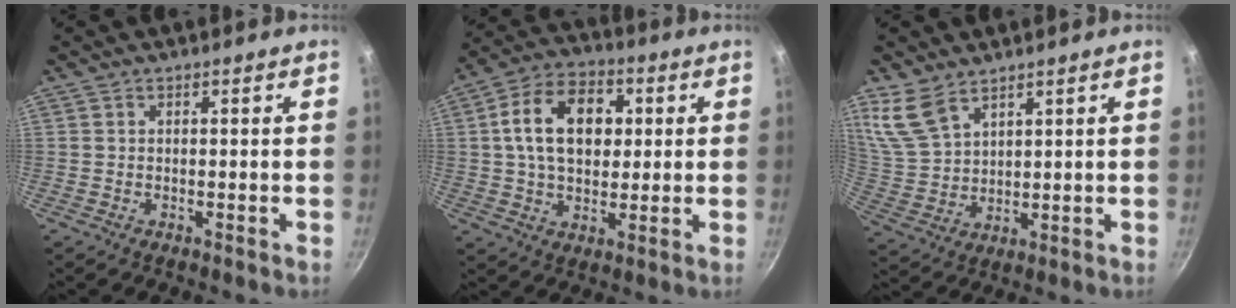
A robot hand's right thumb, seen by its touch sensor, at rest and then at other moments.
{"total": 15.3, "force": [2.8, 10.4, 11.0], "torque": [-0.155, 0.015, 0.034]}
{"total": 8.8, "force": [6.2, 4.7, 4.1], "torque": [-0.073, -0.026, 0.140]}